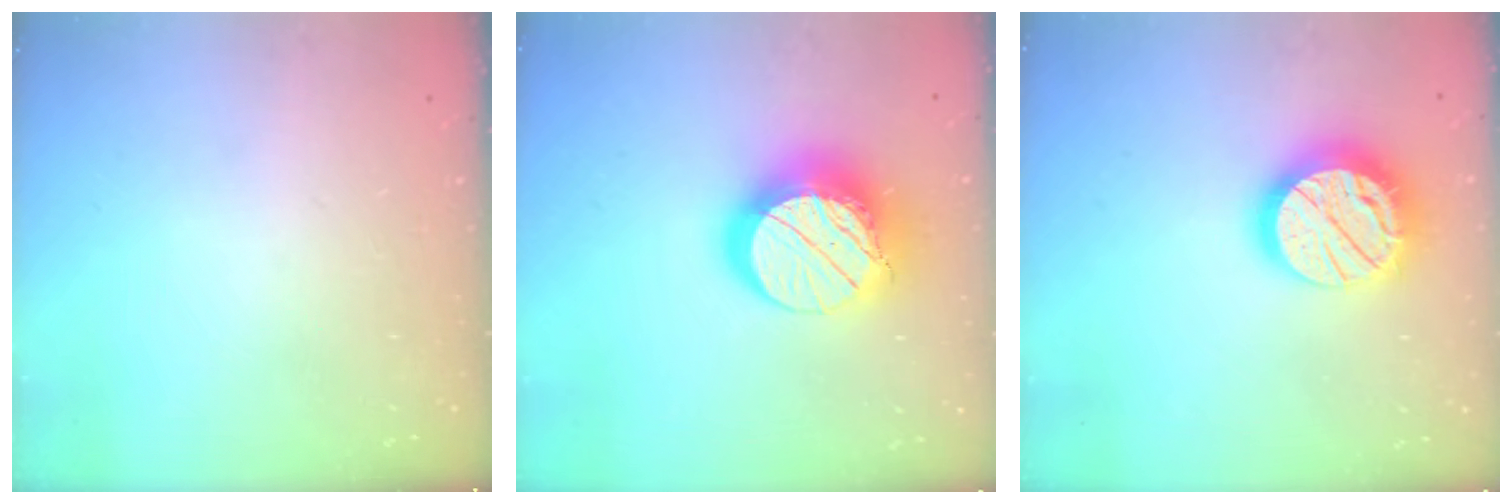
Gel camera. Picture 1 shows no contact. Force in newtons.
{"total": 18.4, "press": 18.3, "slide": 1.5}
{"total": 18.4, "press": 18.3, "slide": 1.4}